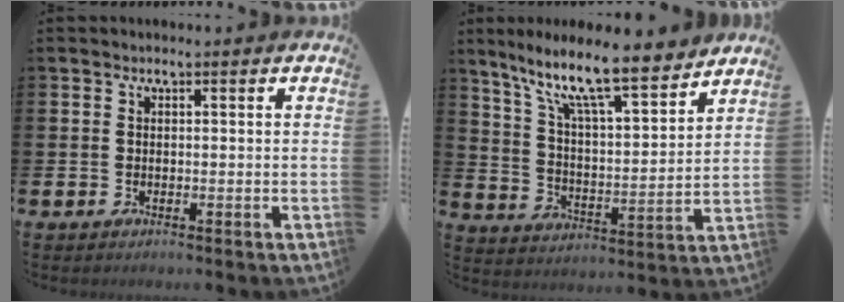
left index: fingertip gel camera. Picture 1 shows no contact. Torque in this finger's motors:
{"motor_torque": [1.31, -0.83, 0.87, 0.21]}